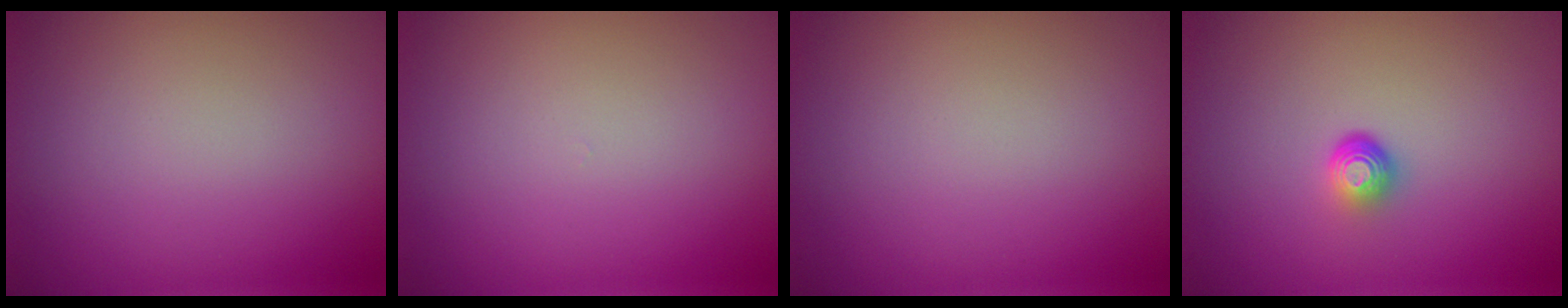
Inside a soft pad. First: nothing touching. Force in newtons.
{"total": 0.0}
{"total": 0.0}
{"total": 1.8, "press": 1.1, "slide": 1.4}